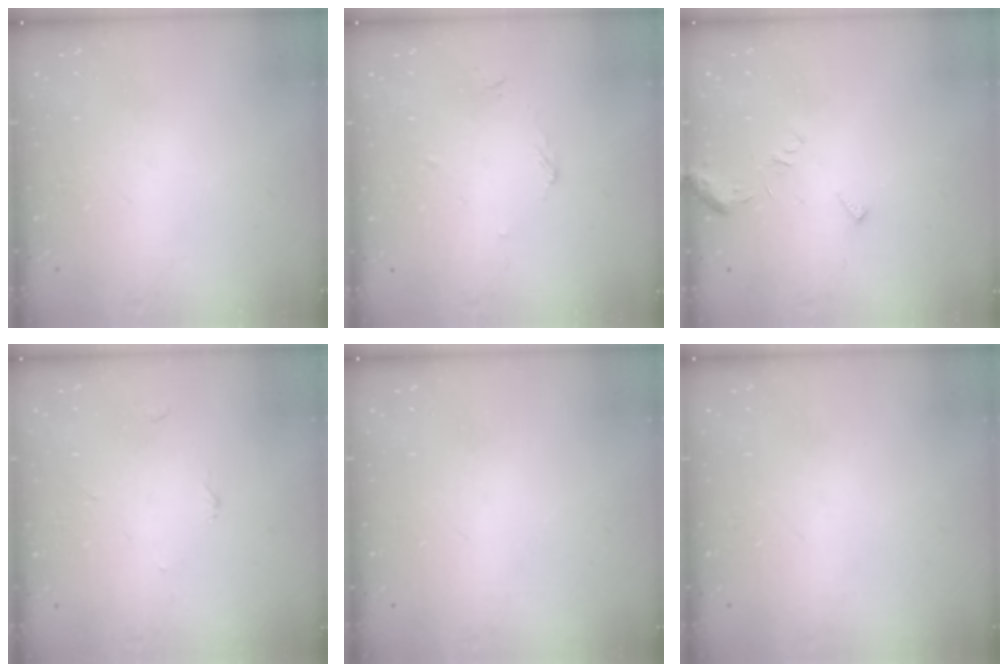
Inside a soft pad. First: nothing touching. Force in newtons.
{"total": 3.7, "press": 3.7, "slide": 0.4}
{"total": 5.8, "press": 5.8, "slide": 0.5}
{"total": 2.5, "press": 2.5, "slide": 0.3}
{"total": 0.0}
{"total": 0.0}